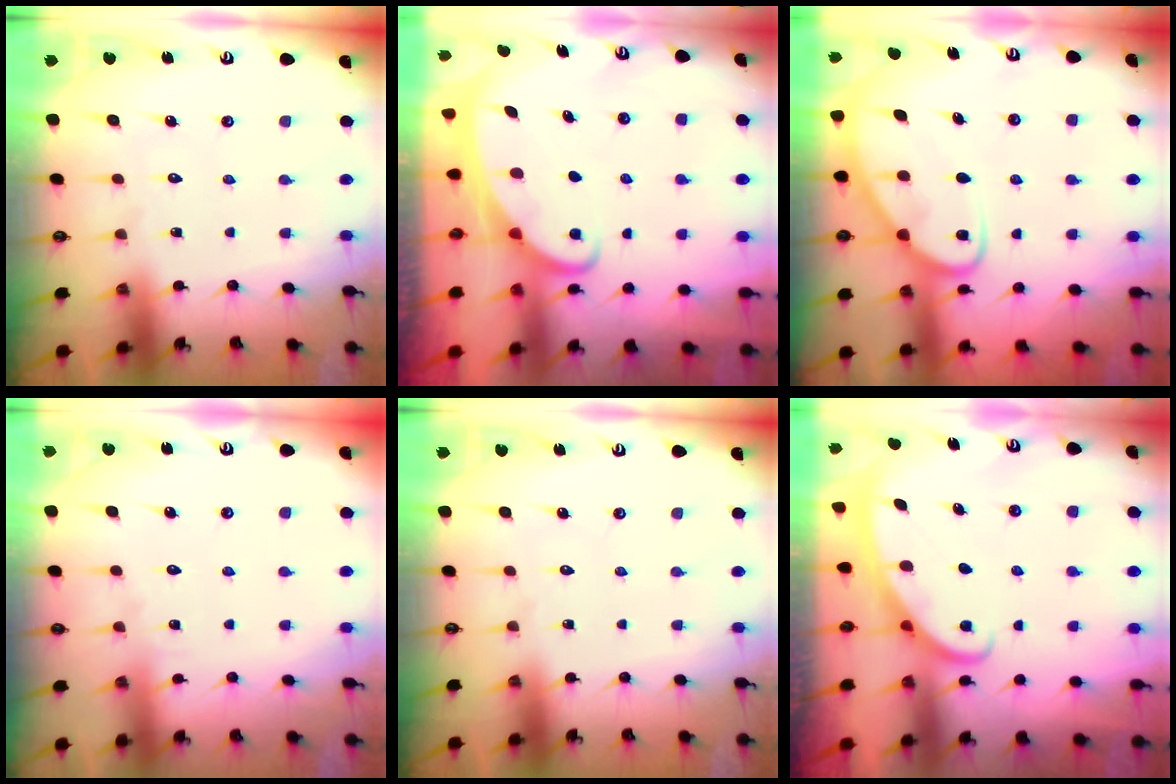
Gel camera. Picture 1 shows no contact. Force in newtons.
{"total": 2.2, "press": 2.1, "slide": 0.3}
{"total": 8.7, "press": 8.7, "slide": 0.8}
{"total": 3.3, "press": 3.3, "slide": 0.5}
{"total": 0.0}
{"total": 2.9, "press": 2.9, "slide": 0.3}